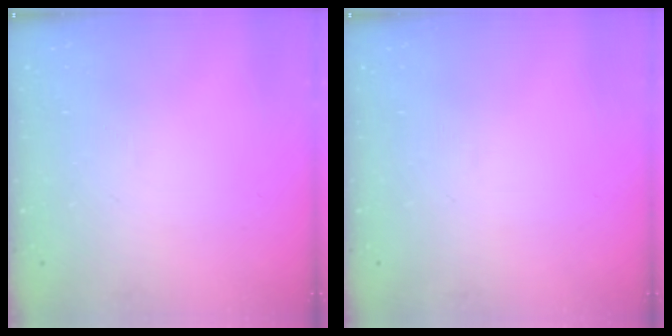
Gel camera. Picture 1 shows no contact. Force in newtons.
{"total": 0.0}